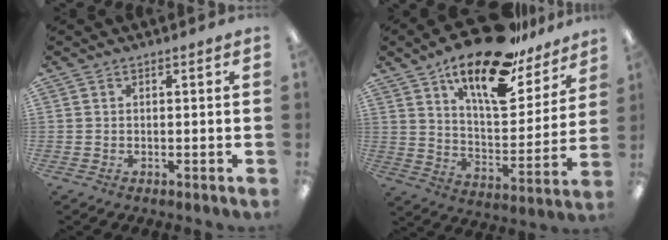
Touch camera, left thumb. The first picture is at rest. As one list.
[{"total": 20.9, "force": [14.8, 7.7, 12.5], "torque": [-0.198, -0.097, 0.250]}]